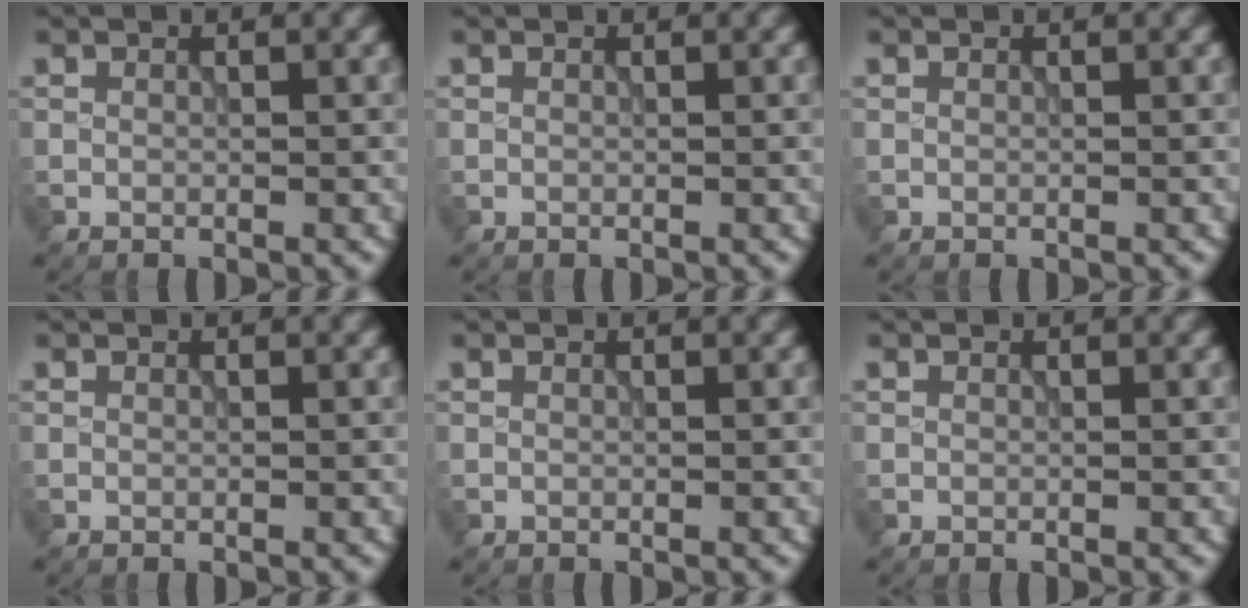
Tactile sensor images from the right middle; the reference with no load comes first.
{"total": 0.0}
{"total": 0.0}
{"total": 0.0}
{"total": 0.0}
{"total": 0.0}